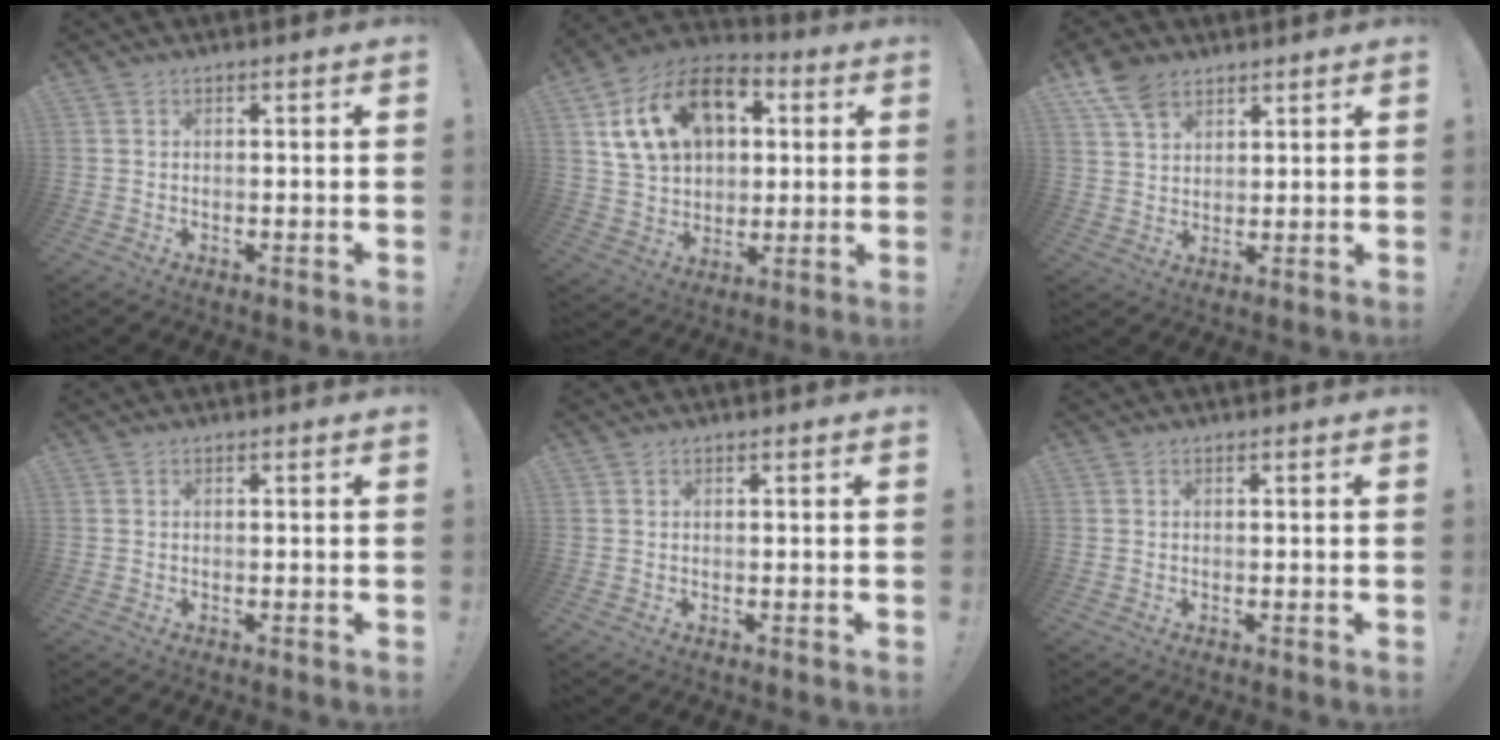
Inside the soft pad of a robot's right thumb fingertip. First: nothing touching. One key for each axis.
{"total": 19.4, "fx": 7.2, "fy": 13.4, "fz": 12.0, "tx": -0.186, "ty": -0.014, "tz": 0.141}
{"total": 8.3, "fx": 5.9, "fy": 4.8, "fz": 3.4, "tx": -0.062, "ty": -0.025, "tz": 0.115}
{"total": 0.0}
{"total": 0.0}
{"total": 0.0}